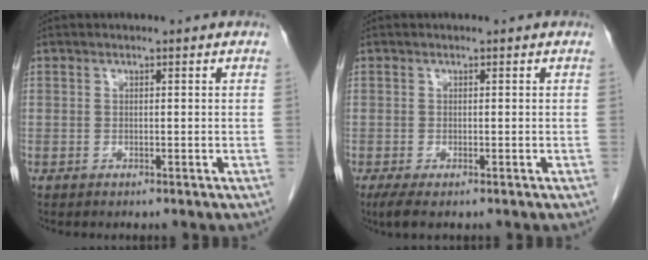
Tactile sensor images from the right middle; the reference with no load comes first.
{"total": 2.7, "force": [-1.7, 0.7, 1.9], "torque": [-0.035, -0.009, -0.027]}